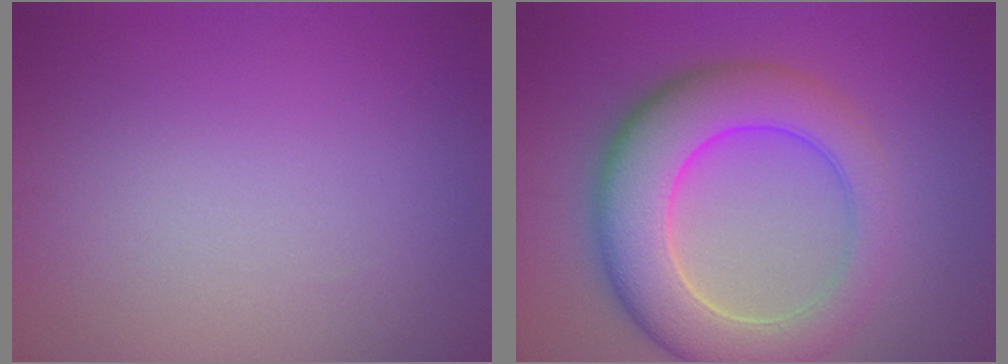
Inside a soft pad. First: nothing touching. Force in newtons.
{"total": 8.9, "press": 8.9, "slide": 0.2}